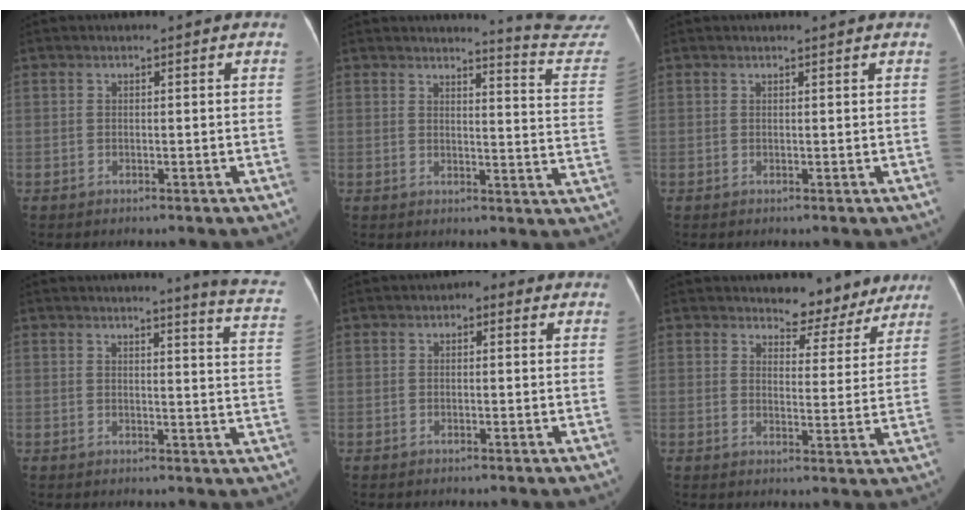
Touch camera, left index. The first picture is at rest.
{"total": 12.3, "force": [12.2, -1.8, 0.0], "torque": [-0.001, -0.131, 0.119]}
{"total": 1.5, "force": [1.4, -0.2, 0.5], "torque": [-0.010, 0.014, 0.022]}
{"total": 9.2, "force": [8.2, -0.8, 4.0], "torque": [-0.037, -0.057, 0.068]}
{"total": 1.4, "force": [0.2, 1.0, 1.0], "torque": [-0.011, 0.013, -0.002]}
{"total": 6.6, "force": [6.0, 2.6, 0.9], "torque": [-0.002, -0.008, 0.074]}